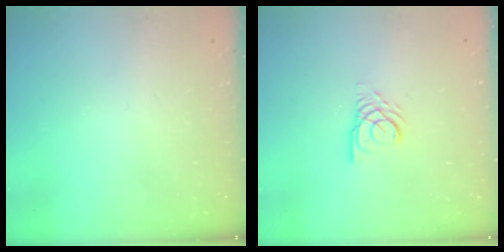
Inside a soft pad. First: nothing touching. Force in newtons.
{"total": 5.7, "press": 5.7, "slide": 0.6}